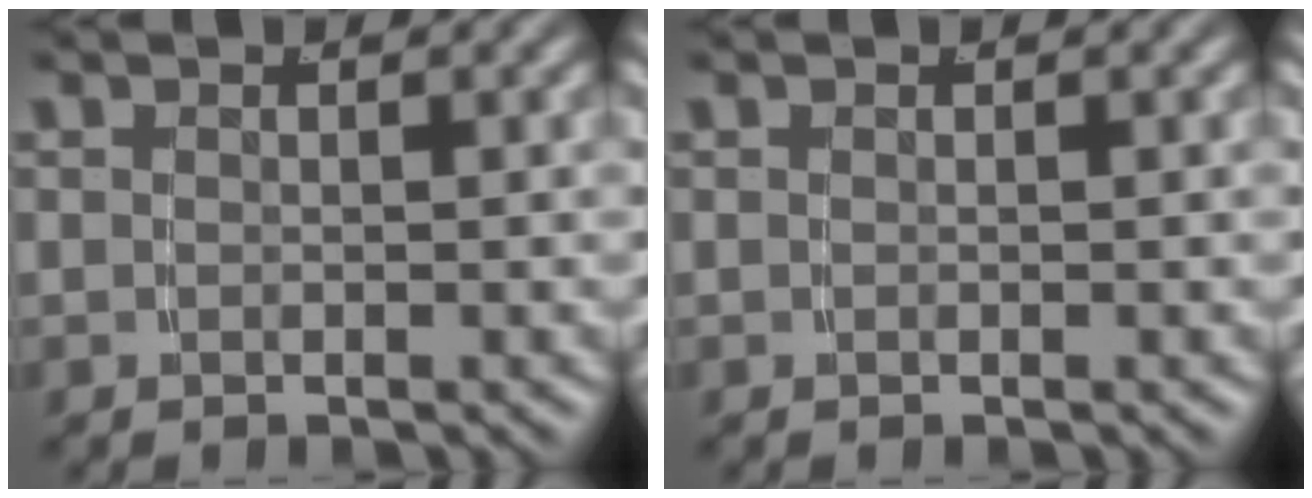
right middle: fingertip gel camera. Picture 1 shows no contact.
{"total": 0.0}